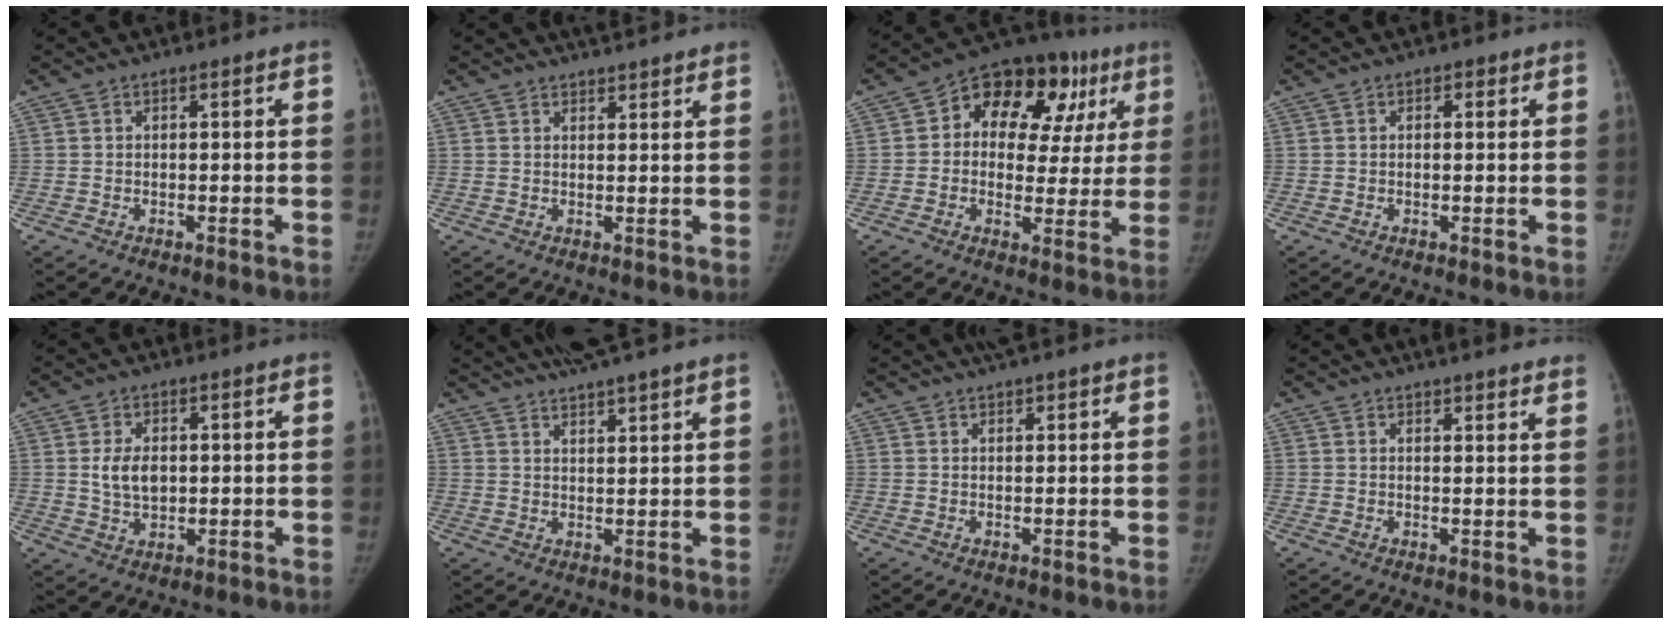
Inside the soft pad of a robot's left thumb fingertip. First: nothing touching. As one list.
[{"total": 6.2, "force": [5.4, 1.2, 2.7], "torque": [-0.024, 0.000, 0.074]}, {"total": 18.4, "force": [5.9, 11.9, 12.7], "torque": [-0.113, 0.026, 0.073]}, {"total": 1.4, "force": [0.6, 0.9, 0.9], "torque": [-0.007, 0.000, 0.007]}, {"total": 5.9, "force": [0.8, 3.8, 4.4], "torque": [-0.069, -0.005, 0.020]}, {"total": 8.9, "force": [7.4, 0.7, 4.9], "torque": [-0.067, -0.005, 0.116]}, {"total": 3.1, "force": [2.5, 0.6, 1.7], "torque": [-0.018, 0.006, 0.040]}, {"total": 9.8, "force": [8.4, 2.0, 4.6], "torque": [-0.032, -0.016, 0.093]}]